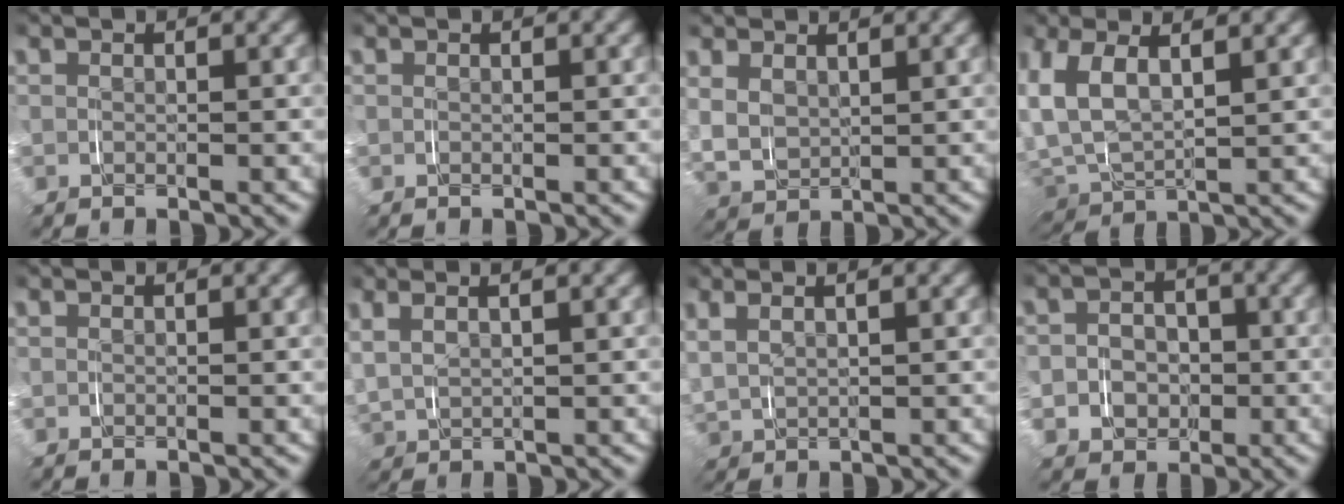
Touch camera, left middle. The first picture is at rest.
{"total": 0.0}
{"total": 2.8, "force": [2.0, 1.9, 0.2], "torque": [-0.014, -0.005, 0.036]}
{"total": 4.6, "force": [1.3, 3.6, 2.5], "torque": [-0.087, -0.017, 0.025]}
{"total": 0.0}
{"total": 2.4, "force": [1.9, 0.9, 1.2], "torque": [-0.018, 0.006, 0.034]}
{"total": 2.2, "force": [1.9, 0.5, 1.0], "torque": [-0.013, 0.007, 0.033]}
{"total": 2.8, "force": [-1.0, 2.6, 0.2], "torque": [0.022, -0.010, -0.017]}